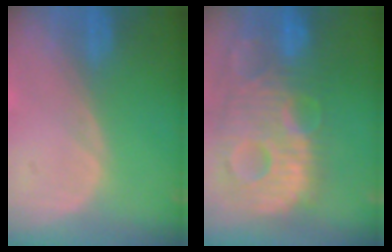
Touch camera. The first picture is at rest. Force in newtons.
{"total": 13.8, "press": 11.9, "slide": 7.1}